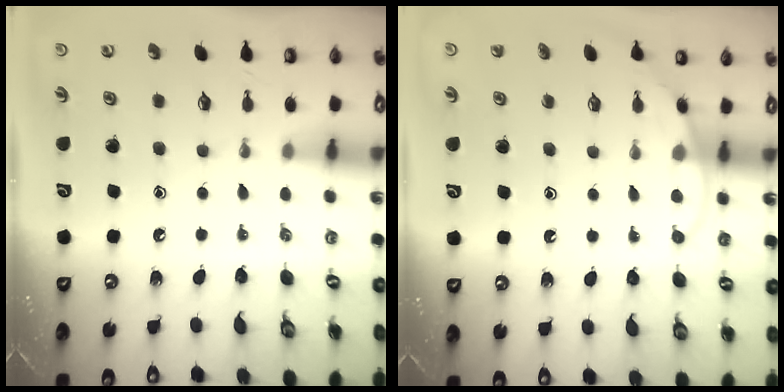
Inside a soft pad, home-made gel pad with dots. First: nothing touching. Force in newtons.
{"total": 6.9, "press": 6.8, "slide": 0.6}